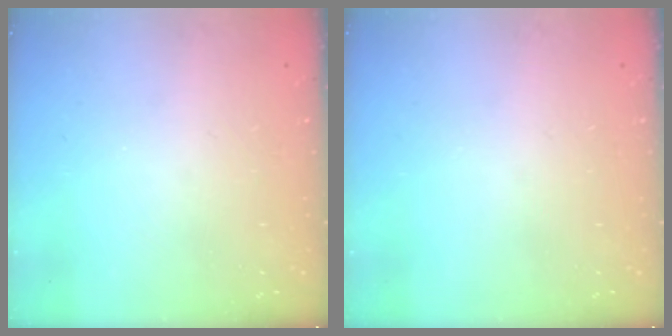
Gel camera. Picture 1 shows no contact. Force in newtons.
{"total": 0.0}